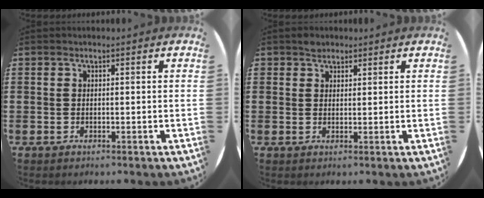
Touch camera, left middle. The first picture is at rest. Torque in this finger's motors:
{"motor_torque": [0.24, -0.12, 0.01, 0.01]}